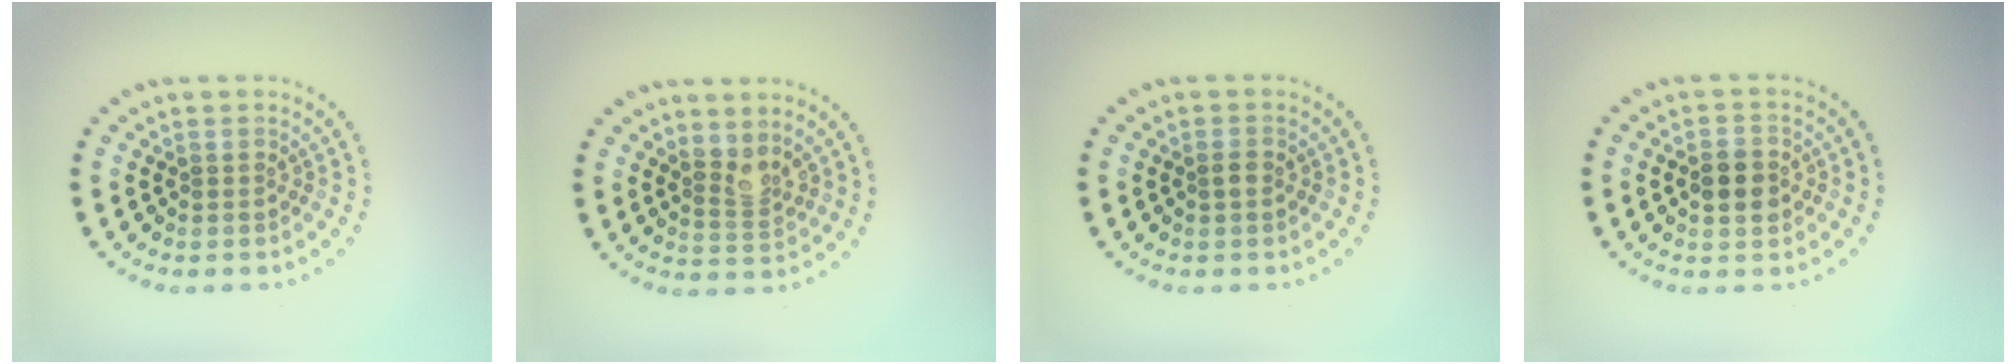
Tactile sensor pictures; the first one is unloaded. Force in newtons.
{"total": 2.2, "press": 1.6, "slide": 1.4}
{"total": 0.8, "press": 0.8, "slide": 0.1}
{"total": 2.8, "press": 2.8, "slide": 0.2}